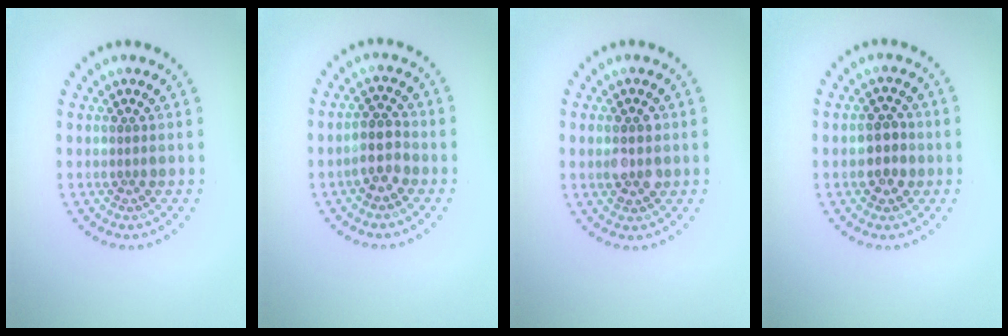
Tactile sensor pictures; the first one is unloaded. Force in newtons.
{"total": 2.6, "press": 2.3, "slide": 1.2}
{"total": 2.4, "press": 2.3, "slide": 0.3}
{"total": 2.7, "press": 2.6, "slide": 0.7}